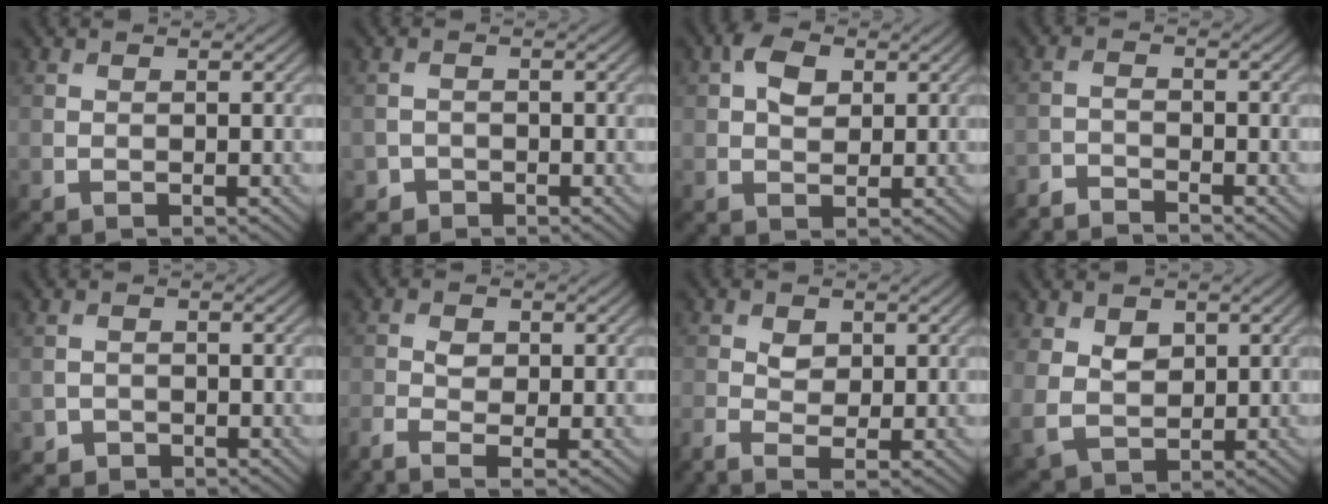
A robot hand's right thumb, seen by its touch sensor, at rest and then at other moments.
{"total": 1.5, "force": [-1.0, 1.2, 0.1], "torque": [0.005, -0.001, -0.023]}
{"total": 3.8, "force": [1.2, 2.5, 2.7], "torque": [-0.051, 0.008, 0.016]}
{"total": 3.5, "force": [-3.4, 0.3, 0.6], "torque": [-0.013, -0.006, -0.073]}
{"total": 1.5, "force": [-1.0, 1.1, 0.1], "torque": [0.005, -0.001, -0.023]}
{"total": 2.7, "force": [-1.3, 1.0, 2.1], "torque": [-0.050, -0.001, -0.034]}
{"total": 2.5, "force": [-0.4, 1.5, 1.9], "torque": [-0.045, 0.000, -0.011]}
{"total": 4.4, "force": [1.5, 3.2, 2.5], "torque": [-0.063, -0.008, 0.033]}